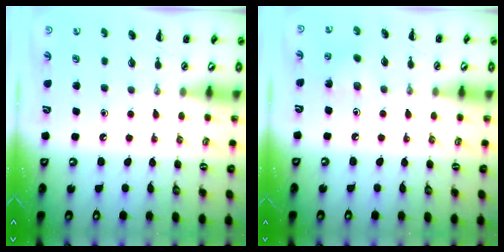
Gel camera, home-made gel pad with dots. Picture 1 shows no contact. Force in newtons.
{"total": 3.1, "press": 3.0, "slide": 0.9}